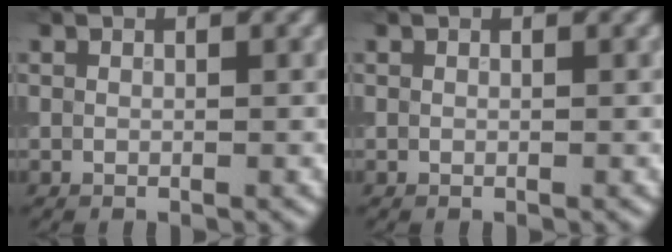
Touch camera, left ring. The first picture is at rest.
{"total": 0.0}